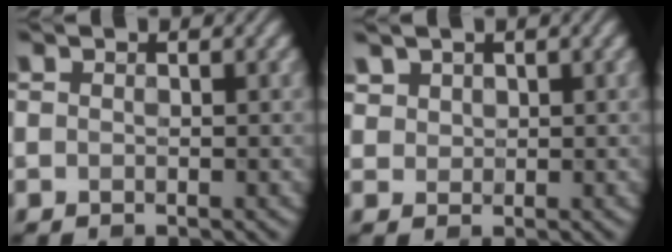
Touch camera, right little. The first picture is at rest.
{"total": 1.4, "force": [0.9, 1.0, 0.2], "torque": [-0.013, -0.007, 0.028]}